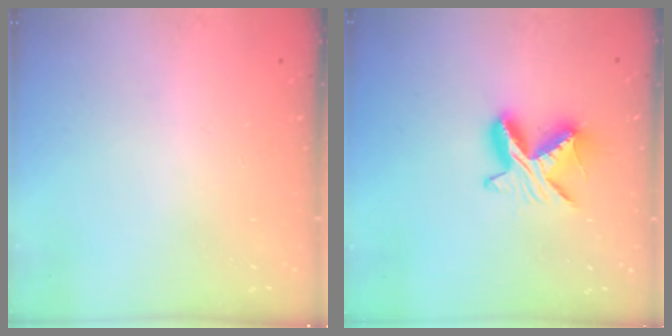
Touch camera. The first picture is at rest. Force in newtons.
{"total": 9.0, "press": 9.0, "slide": 0.2}